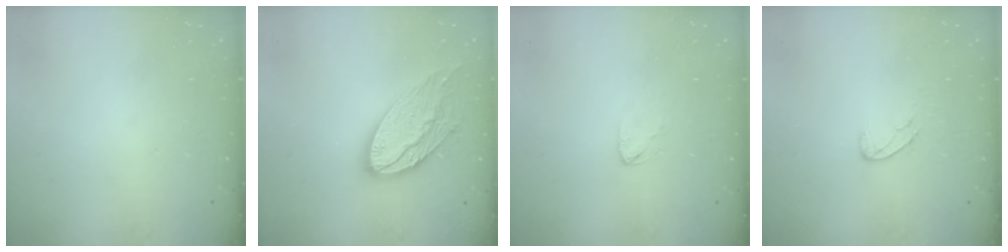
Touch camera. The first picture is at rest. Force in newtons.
{"total": 15.1, "press": 15.1, "slide": 1.3}
{"total": 3.0, "press": 3.0, "slide": 0.2}
{"total": 5.9, "press": 5.9, "slide": 0.4}